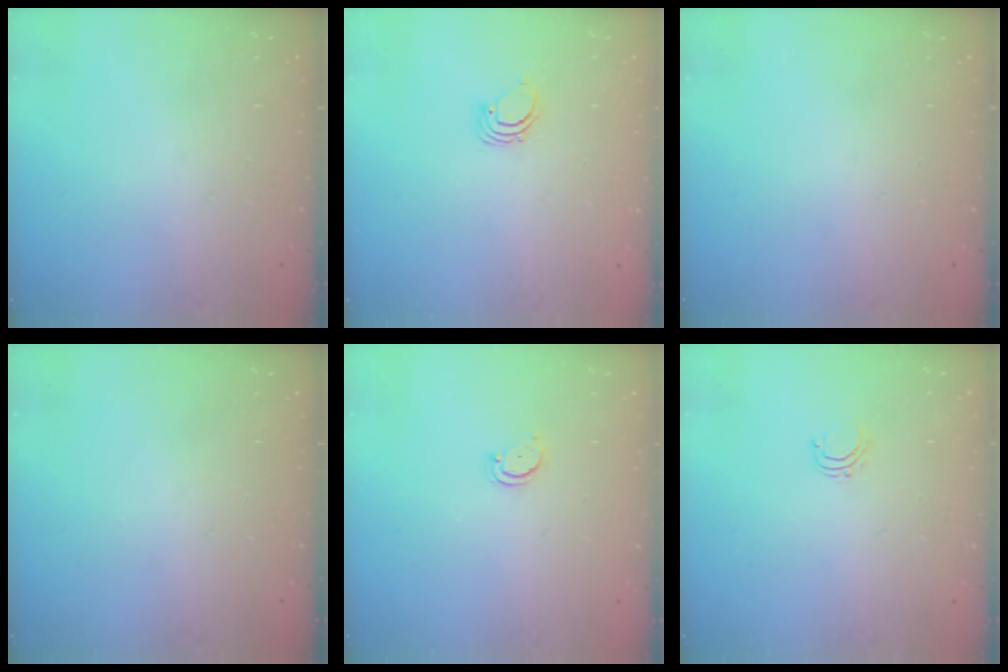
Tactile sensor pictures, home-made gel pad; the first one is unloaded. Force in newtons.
{"total": 2.2, "press": 2.2, "slide": 0.2}
{"total": 0.0}
{"total": 0.0}
{"total": 2.5, "press": 2.4, "slide": 0.5}
{"total": 4.4, "press": 4.4, "slide": 0.3}